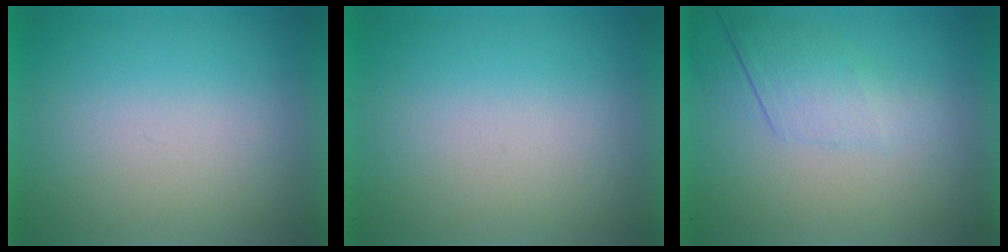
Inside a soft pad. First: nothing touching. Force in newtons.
{"total": 0.0}
{"total": 2.3}